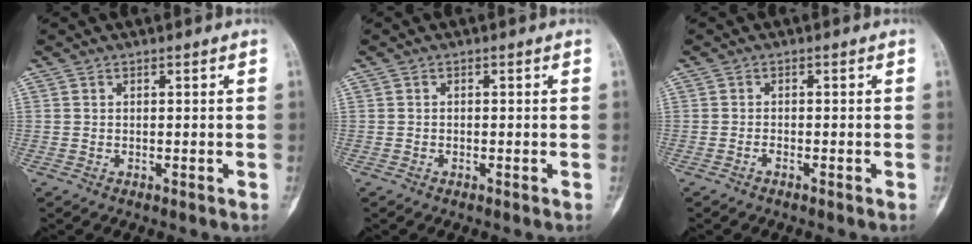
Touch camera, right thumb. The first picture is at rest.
{"total": 0.0}
{"total": 0.8, "force": [-0.6, 0.2, 0.4], "torque": [-0.008, 0.003, -0.013]}